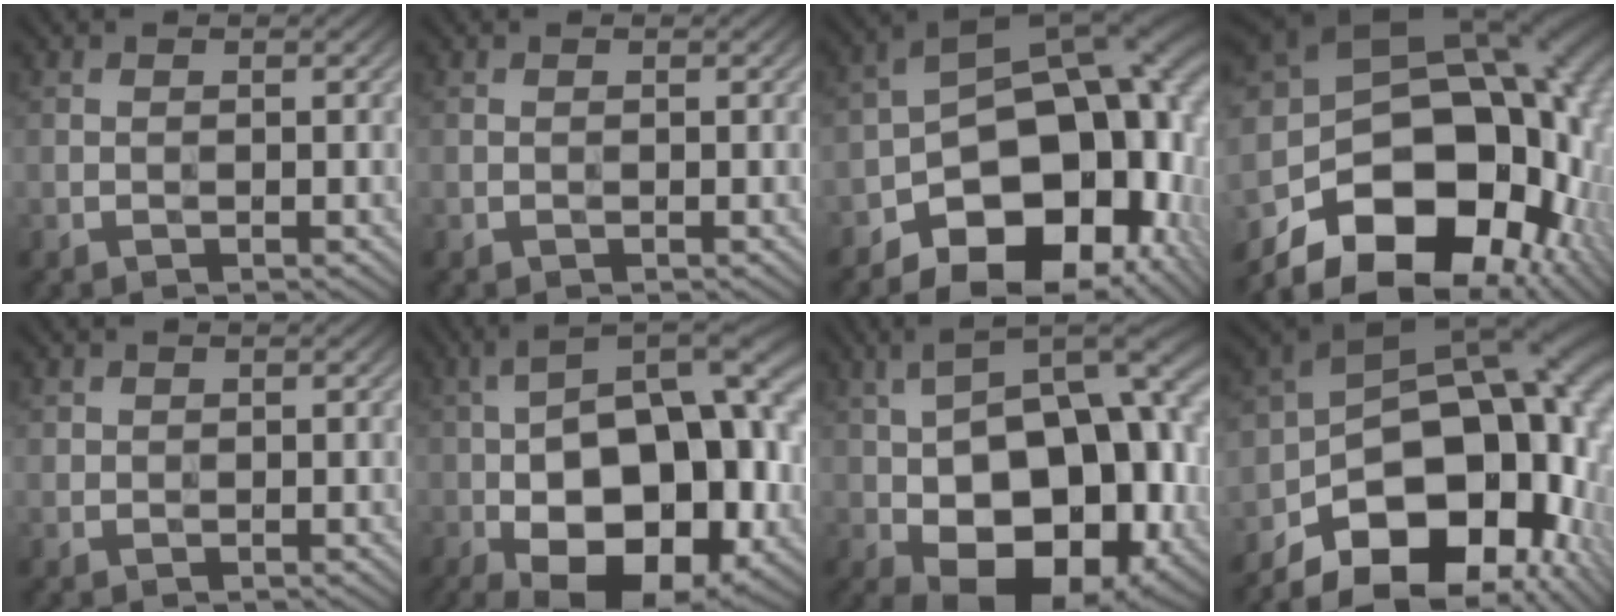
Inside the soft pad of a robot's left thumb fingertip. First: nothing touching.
{"total": 0.0}
{"total": 18.7, "force": [-7.4, 11.5, 12.7], "torque": [-0.150, -0.015, -0.108]}
{"total": 22.0, "force": [-5.7, 14.3, 15.8], "torque": [-0.289, -0.040, -0.066]}
{"total": 0.9, "force": [0.5, 0.7, 0.1], "torque": [-0.003, -0.004, 0.012]}
{"total": 21.1, "force": [-5.2, 10.2, 17.7], "torque": [-0.269, 0.007, -0.093]}
{"total": 20.5, "force": [-3.7, 11.3, 16.7], "torque": [-0.254, -0.010, -0.049]}
{"total": 21.8, "force": [-10.3, 13.5, 13.7], "torque": [-0.219, -0.037, -0.130]}